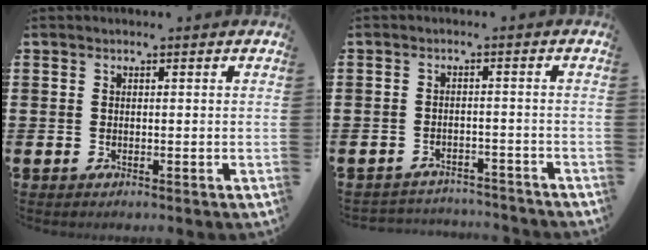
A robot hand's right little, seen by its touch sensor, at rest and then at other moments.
{"total": 2.3, "force": [-2.2, 0.2, -0.3], "torque": [-0.005, 0.002, -0.050]}